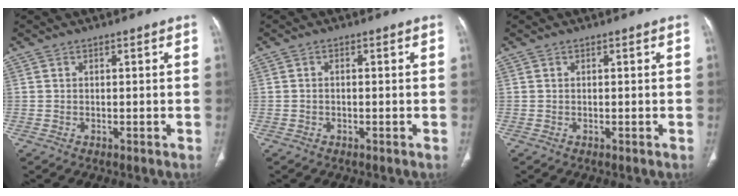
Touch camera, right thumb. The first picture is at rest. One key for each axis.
{"total": 0.6, "fx": -0.2, "fy": 0.4, "fz": 0.5, "tx": -0.008, "ty": 0.001, "tz": -0.006}
{"total": 0.0}